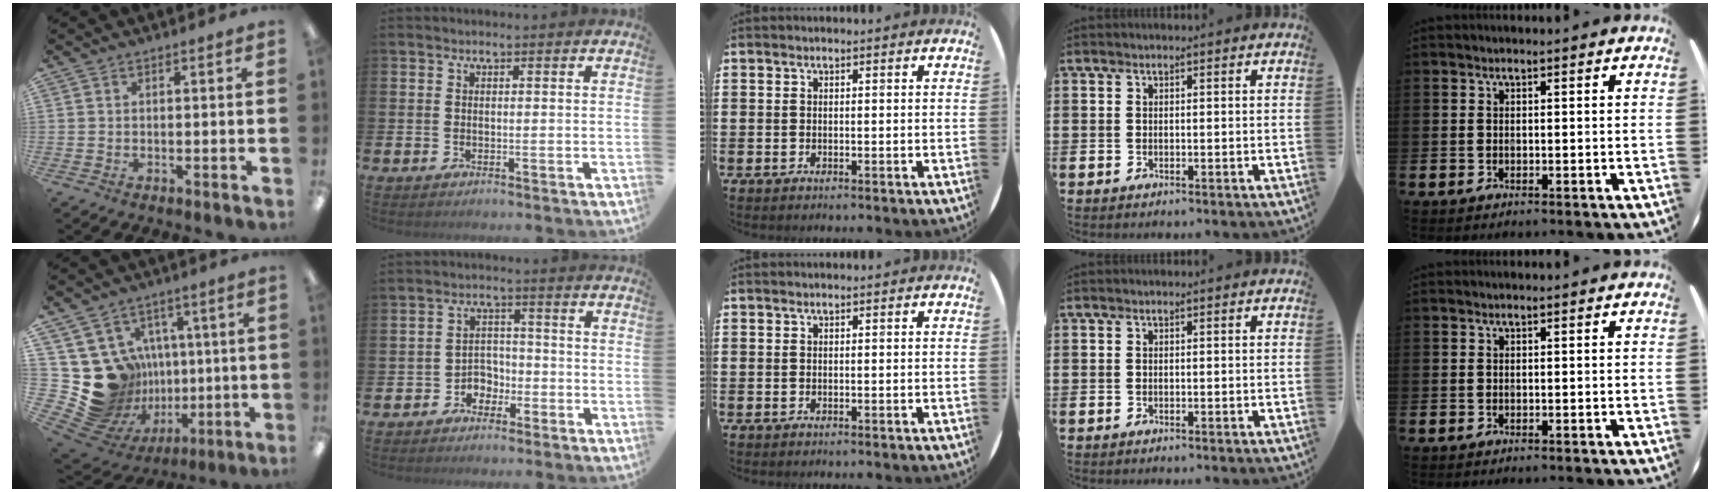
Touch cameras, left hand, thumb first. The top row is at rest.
{"thumb": {"total": 18.3, "force": [-0.2, 17.5, 5.4], "torque": [-0.122, -0.031, 0.049]}, "index": {"total": 3.1, "force": [-2.0, 2.4, 0.5], "torque": [-0.020, 0.001, -0.048]}}